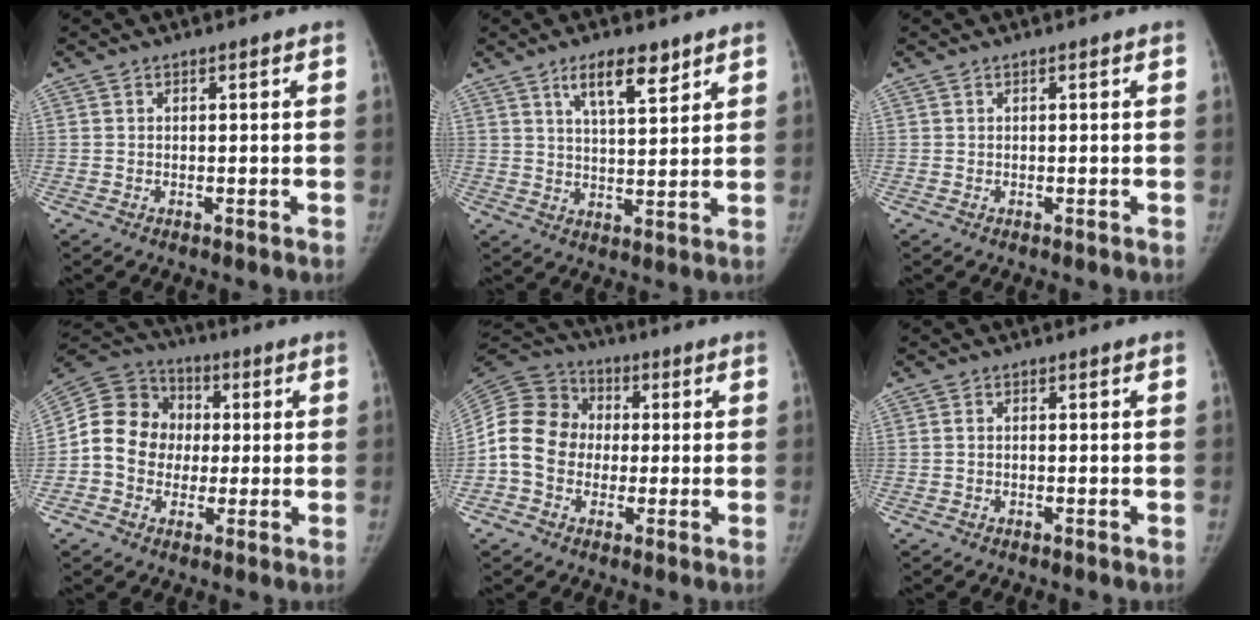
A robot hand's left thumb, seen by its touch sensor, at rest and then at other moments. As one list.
[{"total": 8.0, "force": [5.0, 2.8, 5.6], "torque": [-0.076, -0.030, 0.085]}, {"total": 0.0}, {"total": 13.3, "force": [-0.3, 11.7, 6.2], "torque": [-0.098, 0.029, -0.015]}, {"total": 13.6, "force": [-0.8, 11.5, 7.3], "torque": [-0.131, 0.031, -0.026]}, {"total": 0.7, "force": [-0.3, 0.4, 0.5], "torque": [-0.009, 0.003, -0.006]}]